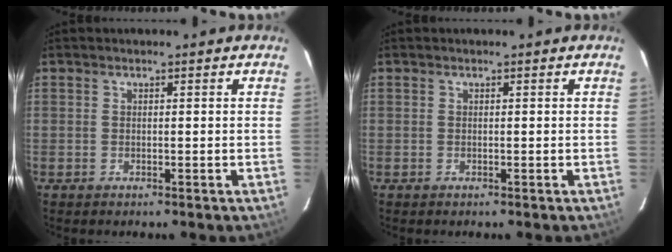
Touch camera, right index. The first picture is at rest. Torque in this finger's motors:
{"motor_torque": [0.10, 0.10, 0.00, 0.00]}